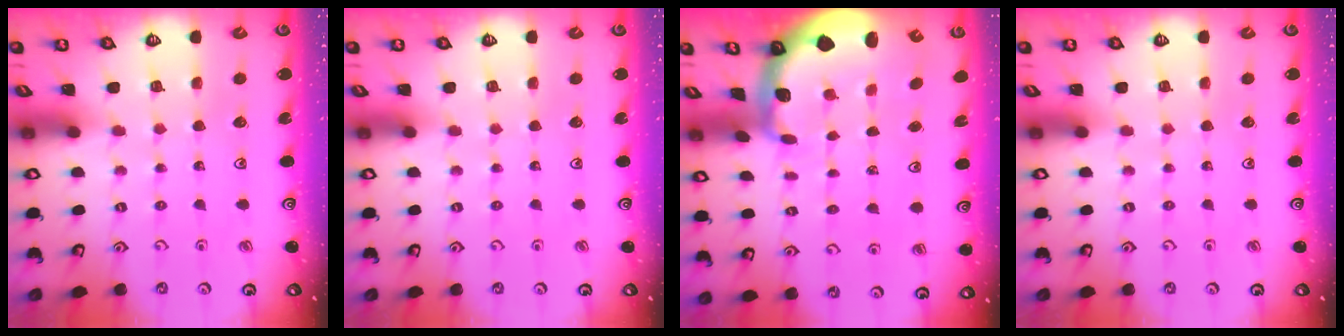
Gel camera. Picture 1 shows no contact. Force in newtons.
{"total": 0.0}
{"total": 1.9, "press": 1.8, "slide": 0.5}
{"total": 0.0}